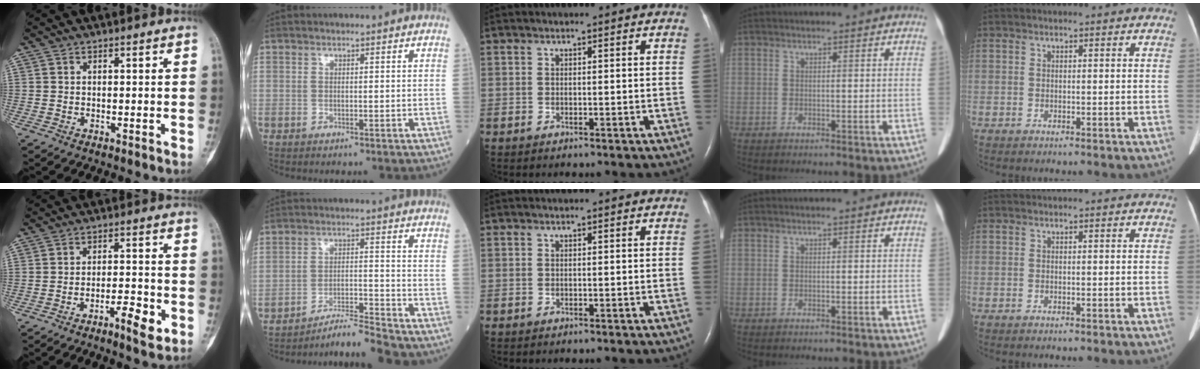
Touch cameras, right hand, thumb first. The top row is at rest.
{"thumb": {"total": 5.8, "force": [-2.8, 1.6, 4.8], "torque": [-0.071, 0.016, -0.044]}, "index": {"total": 6.2, "force": [-6.0, -0.9, 1.2], "torque": [-0.018, -0.004, -0.103]}}